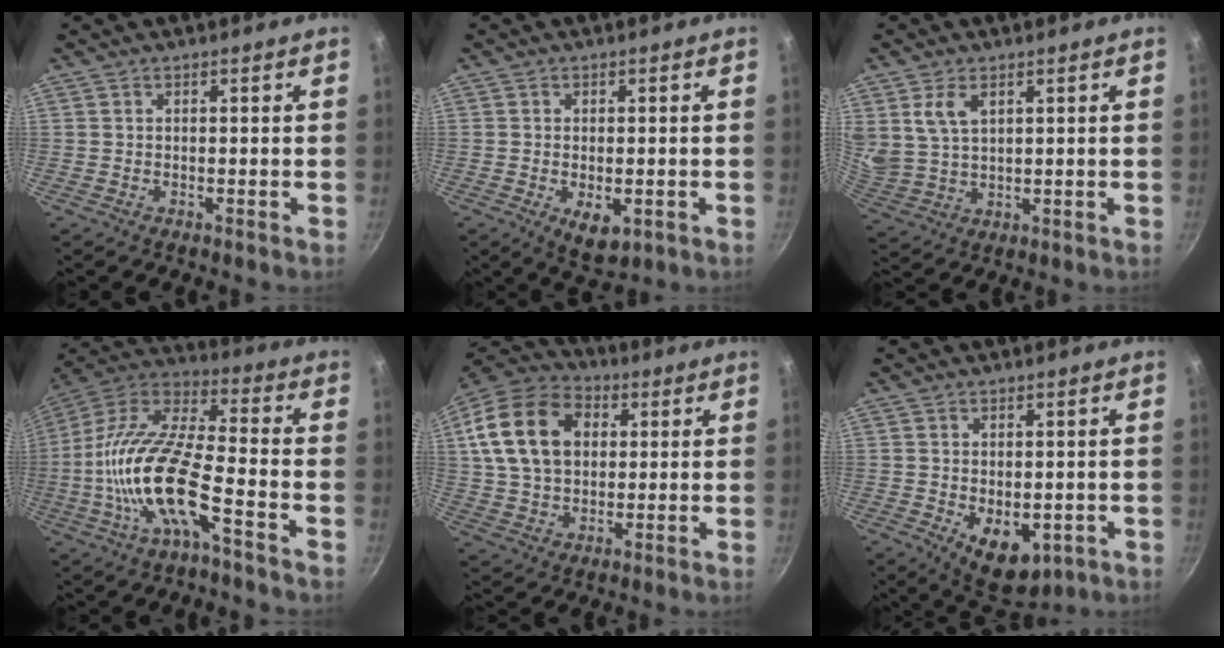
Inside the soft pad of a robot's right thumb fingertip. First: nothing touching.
{"total": 5.6, "force": [-1.5, 3.2, 4.4], "torque": [-0.056, -0.007, -0.014]}
{"total": 7.0, "force": [3.1, 4.2, 4.7], "torque": [-0.084, -0.017, 0.071]}
{"total": 18.4, "force": [-6.5, 6.0, 16.1], "torque": [-0.307, 0.049, -0.141]}
{"total": 19.1, "force": [4.5, 13.8, 12.5], "torque": [-0.209, 0.018, 0.075]}
{"total": 8.8, "force": [-1.9, 5.6, 6.5], "torque": [-0.066, -0.008, -0.011]}